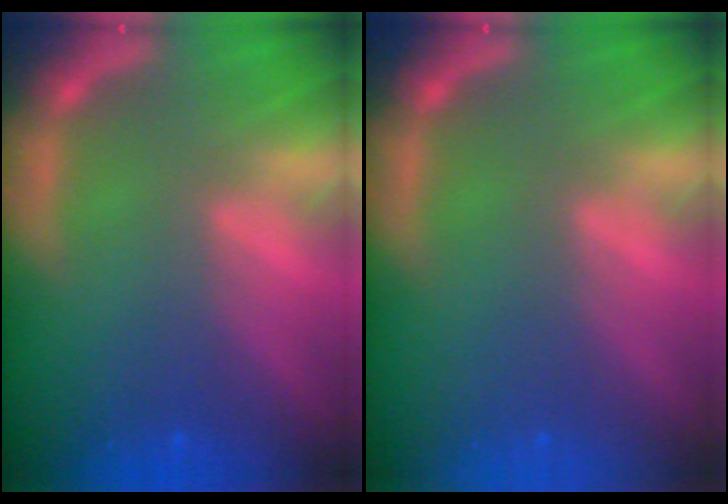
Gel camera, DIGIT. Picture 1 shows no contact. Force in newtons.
{"total": 0.0}